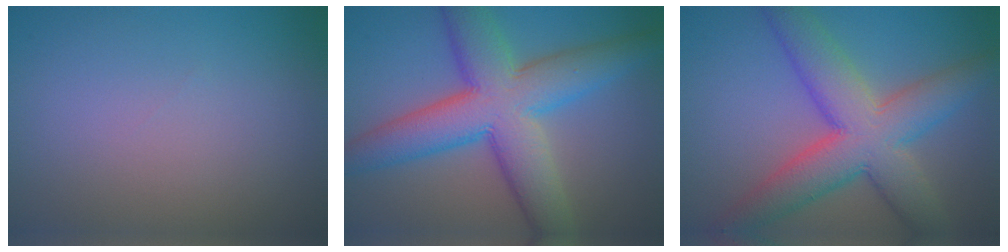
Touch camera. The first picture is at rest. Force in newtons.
{"total": 10.2, "press": 10.2, "slide": 0.2}
{"total": 9.0, "press": 9.0, "slide": 0.3}